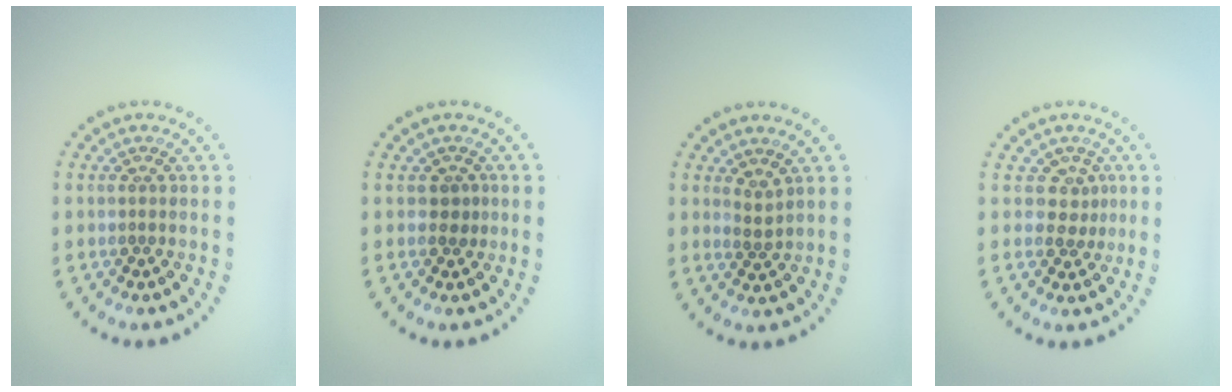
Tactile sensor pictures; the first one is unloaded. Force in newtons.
{"total": 1.2, "press": 0.9, "slide": 0.8}
{"total": 1.4, "press": 1.0, "slide": 1.0}
{"total": 1.7, "press": 1.2, "slide": 1.2}